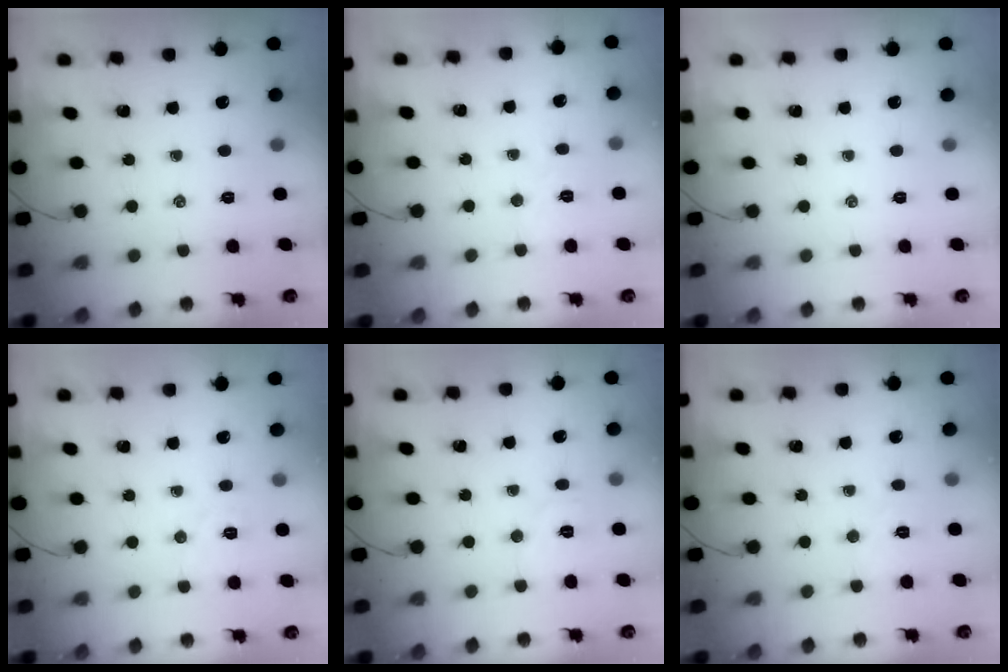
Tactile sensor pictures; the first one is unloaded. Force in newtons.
{"total": 4.7, "press": 4.6, "slide": 0.9}
{"total": 0.0}
{"total": 4.8, "press": 4.6, "slide": 1.2}
{"total": 4.9, "press": 4.8, "slide": 1.1}
{"total": 4.7, "press": 4.6, "slide": 0.9}